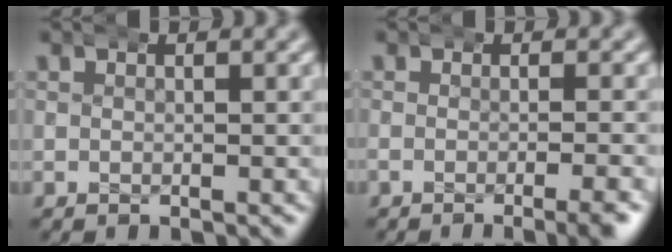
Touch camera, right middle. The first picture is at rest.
{"total": 1.9, "force": [-1.2, -0.4, 1.4], "torque": [-0.012, 0.006, -0.025]}